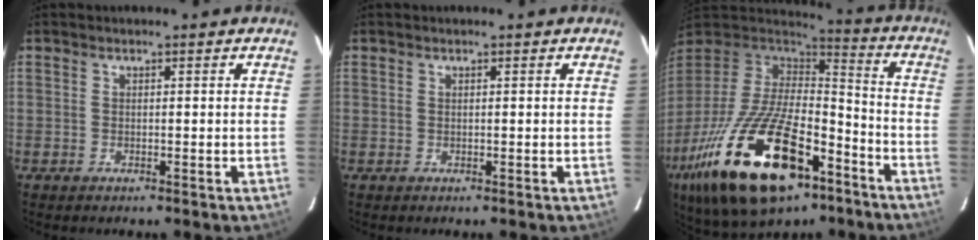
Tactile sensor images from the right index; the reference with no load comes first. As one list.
[{"total": 0.0}, {"total": 31.9, "force": [-16.9, 14.2, 23.1], "torque": [-0.451, -0.040, -0.270]}]